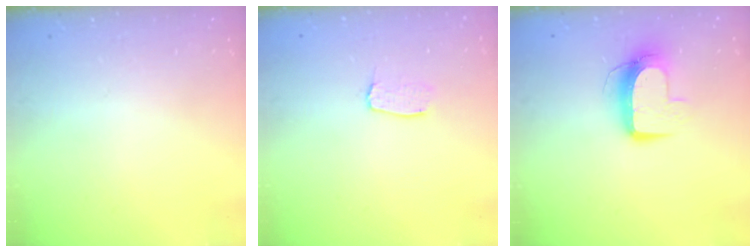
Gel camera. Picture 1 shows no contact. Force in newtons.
{"total": 3.6, "press": 3.6, "slide": 0.3}
{"total": 10.2, "press": 10.2, "slide": 0.6}